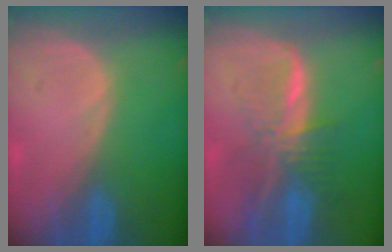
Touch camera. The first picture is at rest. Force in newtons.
{"total": 8.2, "press": 6.8, "slide": 4.5}